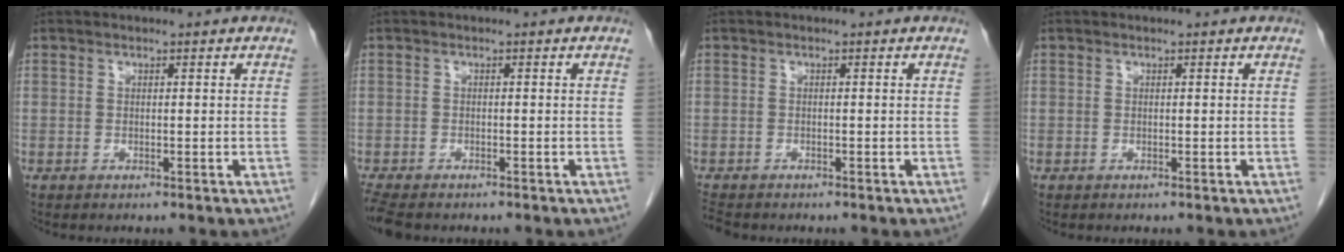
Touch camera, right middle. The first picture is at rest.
{"total": 4.9, "force": [-4.0, 1.5, 2.3], "torque": [-0.050, -0.014, -0.067]}
{"total": 1.9, "force": [-1.8, 0.5, 0.5], "torque": [-0.018, -0.009, -0.030]}
{"total": 0.0}